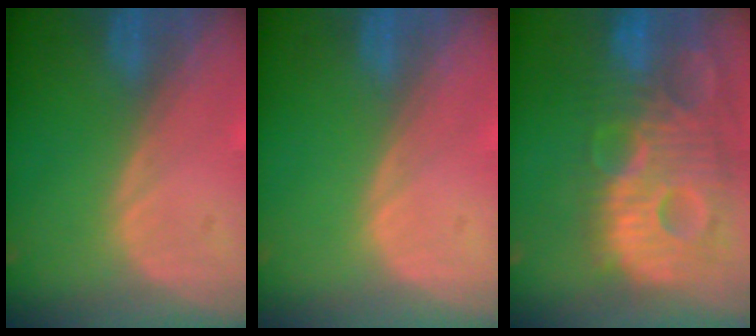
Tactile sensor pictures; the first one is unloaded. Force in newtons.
{"total": 0.0}
{"total": 13.9, "press": 12.0, "slide": 7.1}